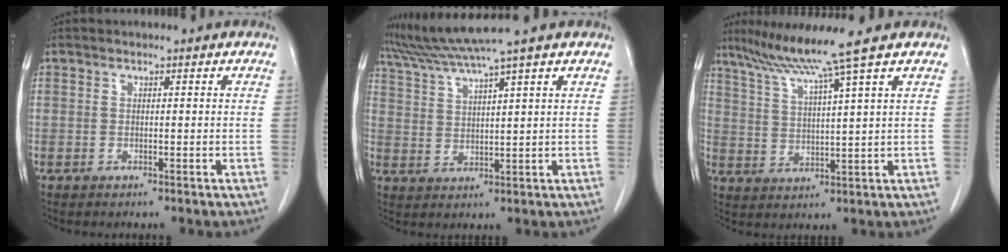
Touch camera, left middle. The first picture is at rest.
{"total": 6.8, "force": [5.9, -2.2, 2.7], "torque": [-0.061, 0.004, 0.117]}
{"total": 9.0, "force": [6.7, -2.3, 5.5], "torque": [-0.098, 0.005, 0.120]}